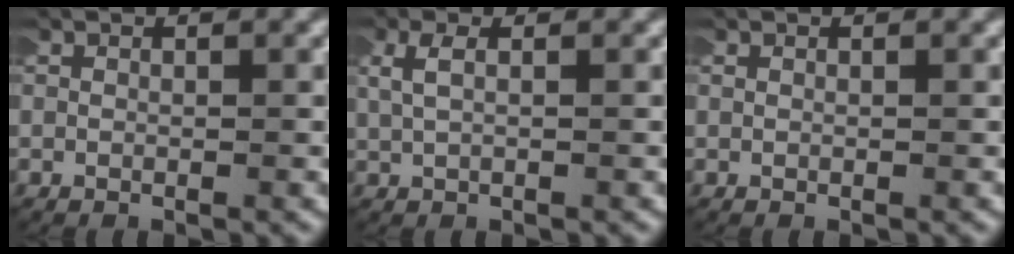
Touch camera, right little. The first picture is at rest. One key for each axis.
{"total": 1.7, "fx": 0.8, "fy": 0.5, "fz": 1.4, "tx": -0.033, "ty": 0.006, "tz": 0.015}
{"total": 0.0}